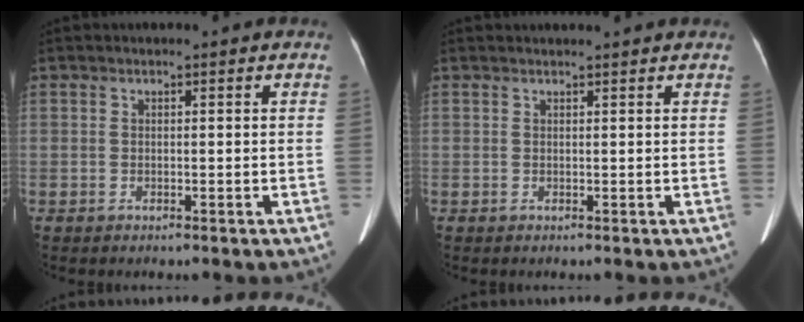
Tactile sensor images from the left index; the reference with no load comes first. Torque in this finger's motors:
{"motor_torque": [-0.57, -0.62, -0.22, -0.04]}